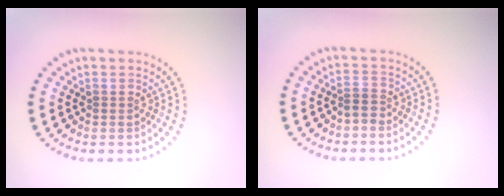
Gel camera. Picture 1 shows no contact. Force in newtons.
{"total": 1.0, "press": 0.8, "slide": 0.7}